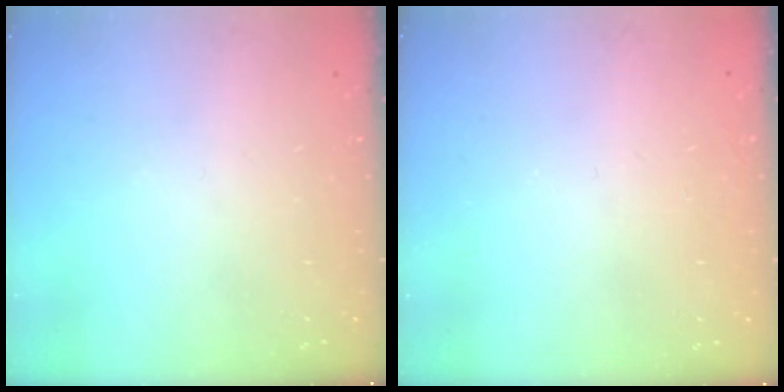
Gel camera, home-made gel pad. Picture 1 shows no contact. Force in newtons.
{"total": 1.5, "press": 1.5, "slide": 0.1}